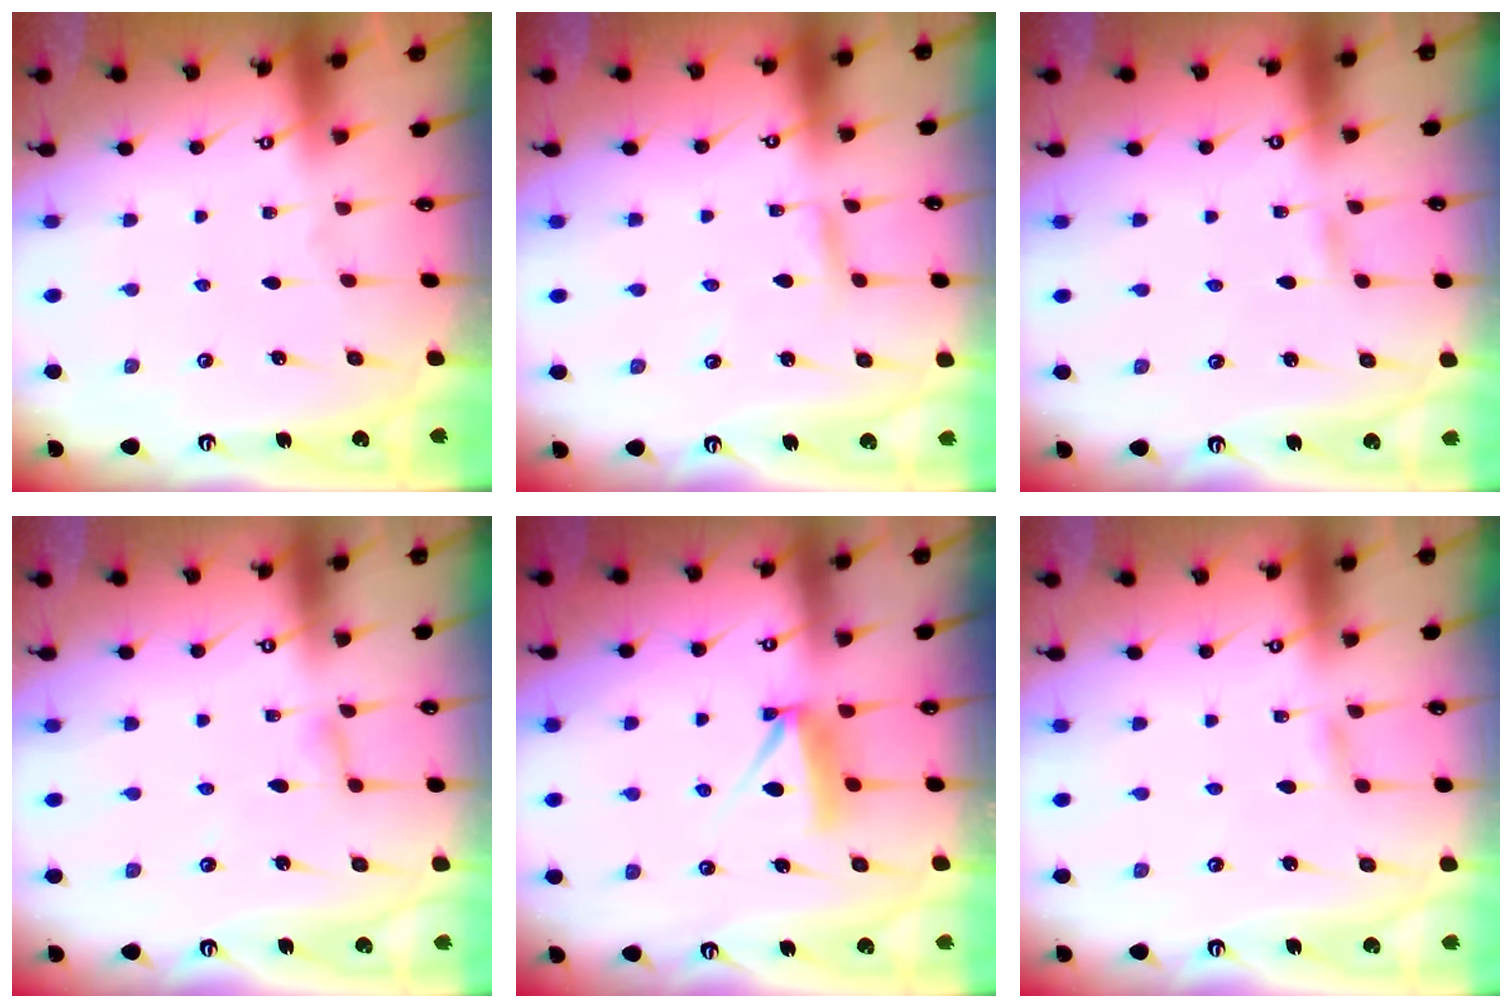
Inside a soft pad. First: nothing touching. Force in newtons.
{"total": 2.9, "press": 2.9, "slide": 0.1}
{"total": 1.7, "press": 1.7, "slide": 0.2}
{"total": 2.7, "press": 2.6, "slide": 0.2}
{"total": 7.5, "press": 7.5, "slide": 0.7}
{"total": 2.7, "press": 2.7, "slide": 0.2}